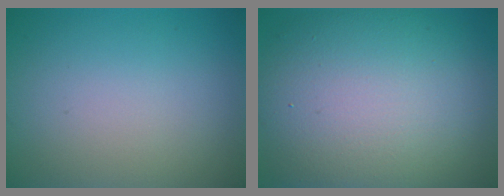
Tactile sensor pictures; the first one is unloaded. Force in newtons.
{"total": 13.4, "press": 13.4, "slide": 0.9}